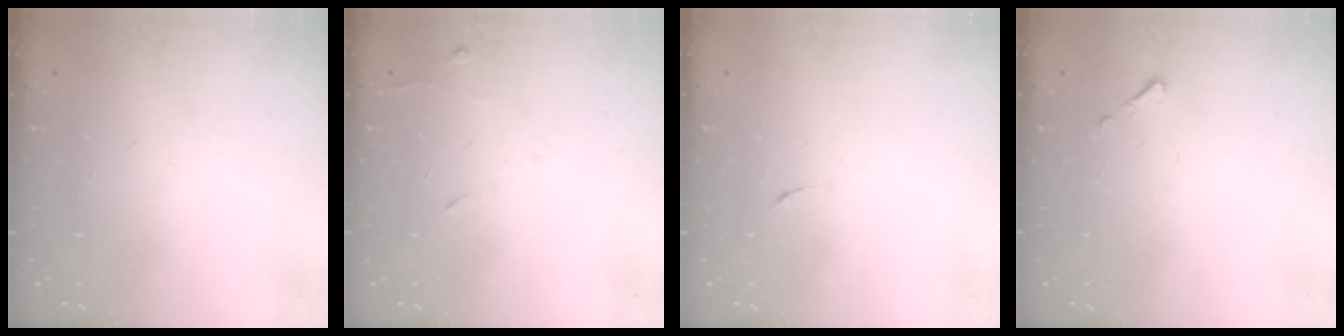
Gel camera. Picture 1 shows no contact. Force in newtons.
{"total": 5.8, "press": 5.7, "slide": 0.6}
{"total": 4.0, "press": 3.9, "slide": 0.8}
{"total": 2.5, "press": 2.5, "slide": 0.3}